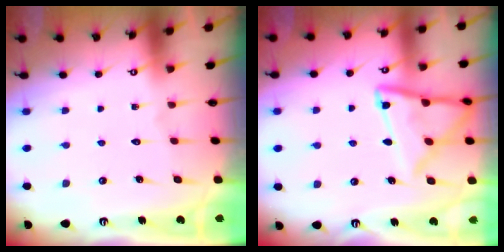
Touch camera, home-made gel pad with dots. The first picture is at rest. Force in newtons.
{"total": 14.9, "press": 14.8, "slide": 1.3}